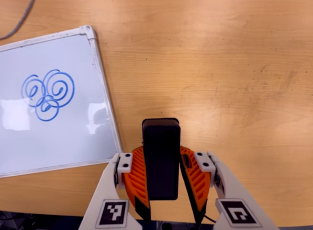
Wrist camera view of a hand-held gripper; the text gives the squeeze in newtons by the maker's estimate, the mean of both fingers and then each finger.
{"total": 7.0, "left": 6.3, "right": 7.7}